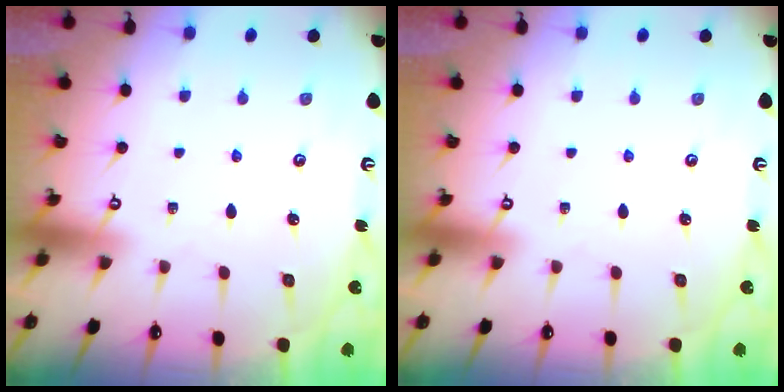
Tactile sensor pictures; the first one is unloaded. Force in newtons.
{"total": 0.0}